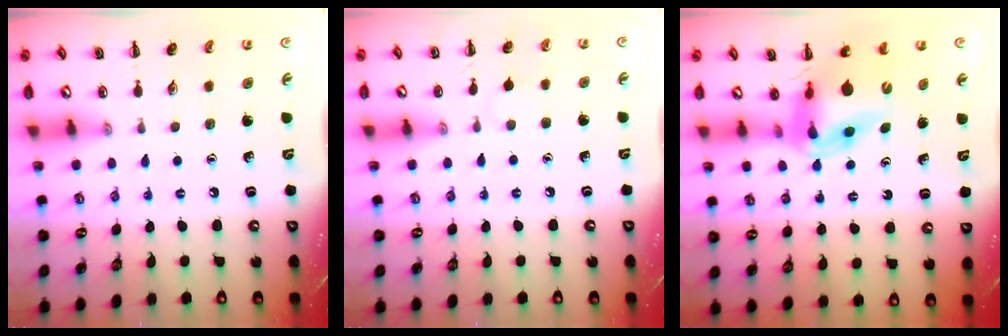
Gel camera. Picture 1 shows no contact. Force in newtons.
{"total": 4.3, "press": 4.1, "slide": 1.4}
{"total": 12.6, "press": 12.0, "slide": 3.8}